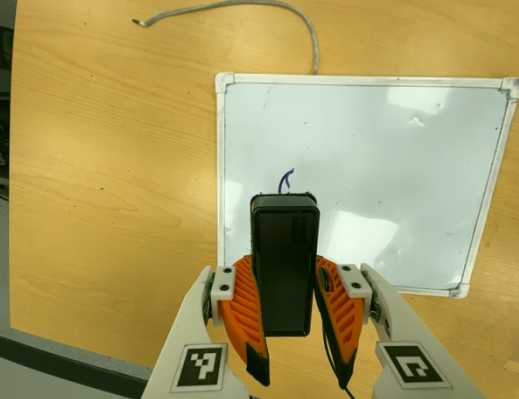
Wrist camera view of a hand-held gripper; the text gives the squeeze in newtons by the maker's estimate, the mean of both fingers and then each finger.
{"total": 8.4, "left": 7.1, "right": 9.8}